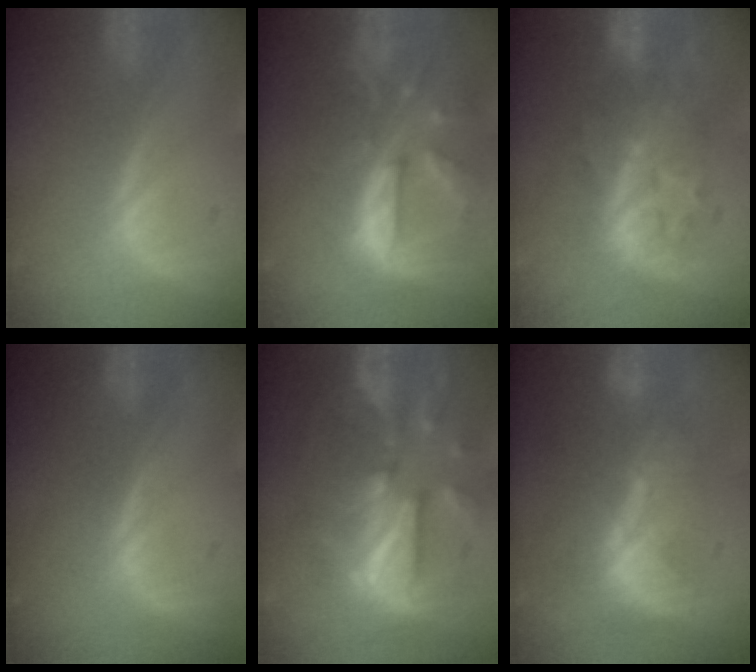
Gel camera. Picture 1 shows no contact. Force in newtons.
{"total": 10.8, "press": 9.5, "slide": 5.2}
{"total": 8.0, "press": 7.8, "slide": 1.7}
{"total": 0.0}
{"total": 12.3, "press": 12.3, "slide": 1.1}
{"total": 8.9, "press": 7.7, "slide": 4.4}